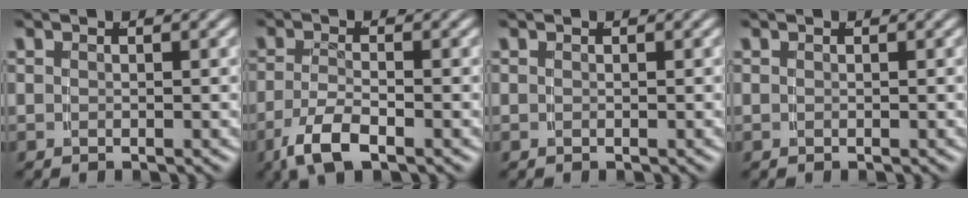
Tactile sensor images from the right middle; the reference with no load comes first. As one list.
[{"total": 3.7, "force": [-2.2, 1.1, 2.8], "torque": [-0.062, -0.016, -0.030]}, {"total": 0.0}, {"total": 0.0}]